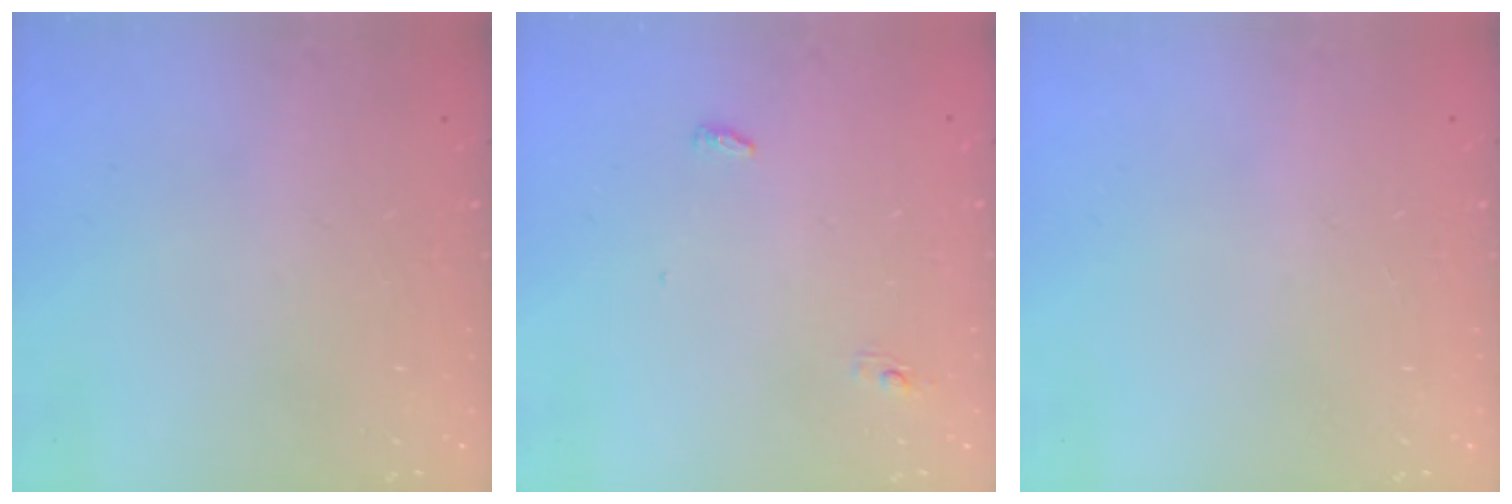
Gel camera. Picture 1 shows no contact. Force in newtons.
{"total": 3.6, "press": 3.5, "slide": 0.9}
{"total": 0.0}